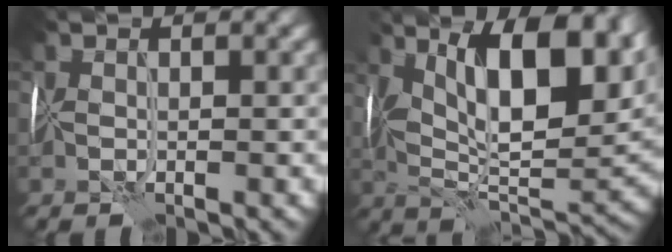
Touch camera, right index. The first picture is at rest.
{"total": 12.8, "force": [5.1, 5.1, 10.6], "torque": [-0.159, 0.011, 0.086]}